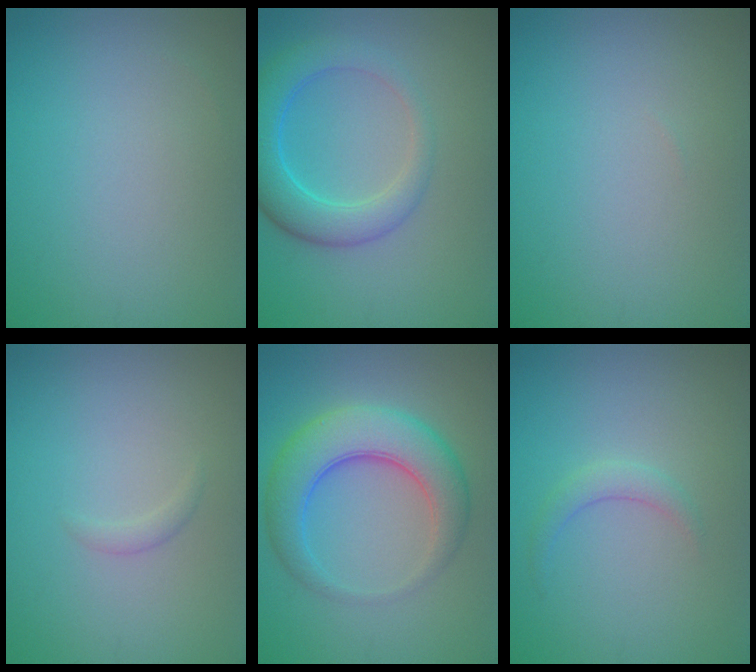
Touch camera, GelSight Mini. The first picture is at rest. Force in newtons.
{"total": 5.0, "press": 5.0, "slide": 0.1}
{"total": 0.0}
{"total": 0.7, "press": 0.7, "slide": 0.0}
{"total": 6.4, "press": 6.4, "slide": 0.2}
{"total": 1.4, "press": 1.4, "slide": 0.1}